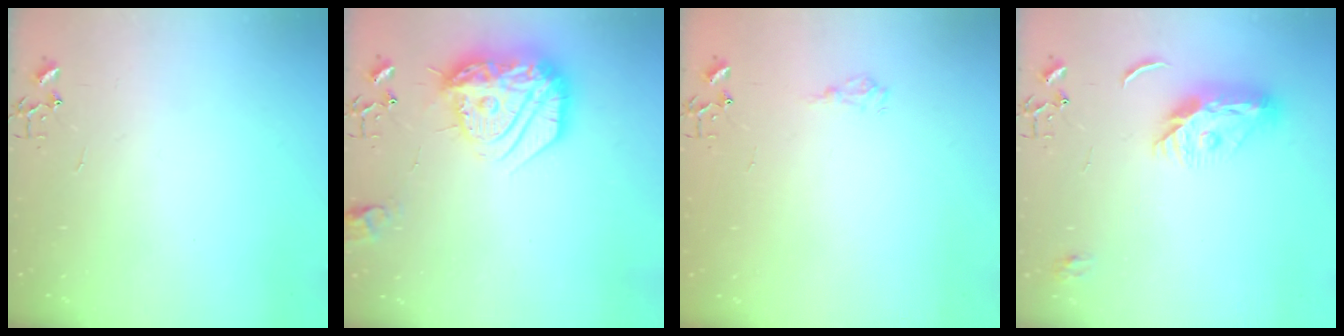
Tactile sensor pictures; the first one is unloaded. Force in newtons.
{"total": 20.7, "press": 20.6, "slide": 1.5}
{"total": 6.6, "press": 6.5, "slide": 0.9}
{"total": 11.3, "press": 11.3, "slide": 0.7}